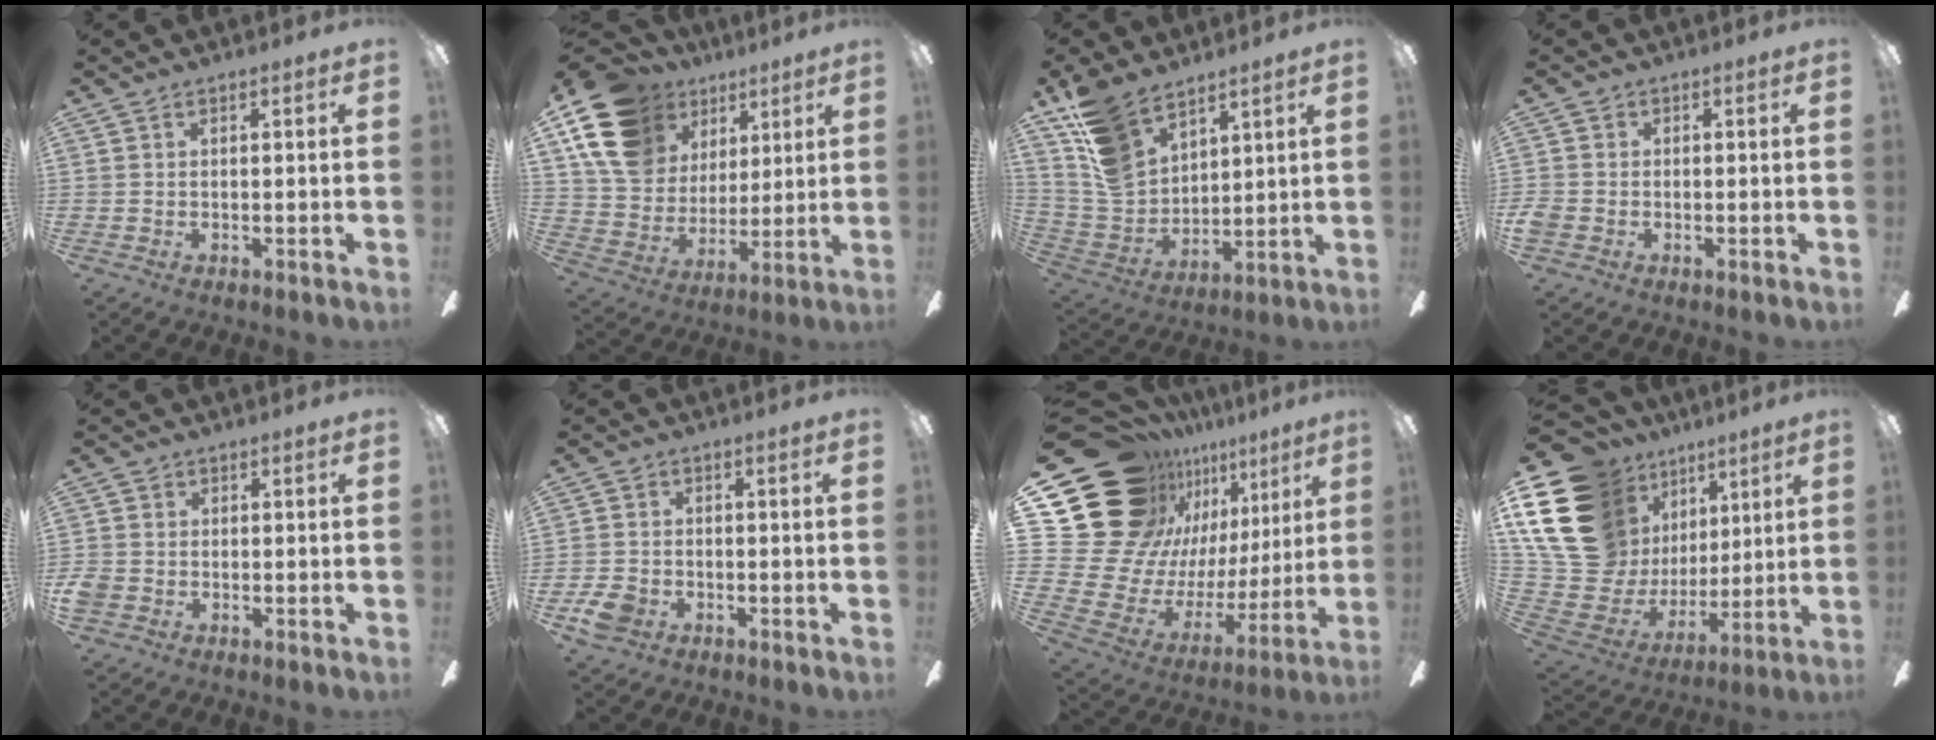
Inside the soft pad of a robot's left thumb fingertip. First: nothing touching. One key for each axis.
{"total": 18.2, "fx": 9.9, "fy": 12.9, "fz": 8.3, "tx": -0.178, "ty": -0.032, "tz": 0.191}
{"total": 14.4, "fx": 10.2, "fy": 8.3, "fz": 6.0, "tx": -0.131, "ty": -0.048, "tz": 0.203}
{"total": 2.7, "fx": -0.9, "fy": 2.3, "fz": 1.2, "tx": -0.016, "ty": 0.008, "tz": -0.016}
{"total": 3.4, "fx": -1.1, "fy": 2.9, "fz": 1.5, "tx": -0.028, "ty": 0.008, "tz": -0.020}
{"total": 5.5, "fx": -2.7, "fy": 4.1, "fz": 2.5, "tx": -0.063, "ty": 0.013, "tz": -0.052}
{"total": 24.7, "fx": 14.7, "fy": 15.9, "fz": 11.8, "tx": -0.225, "ty": -0.127, "tz": 0.309}
{"total": 23.2, "fx": 10.7, "fy": 17.4, "fz": 11.0, "tx": -0.244, "ty": -0.082, "tz": 0.232}